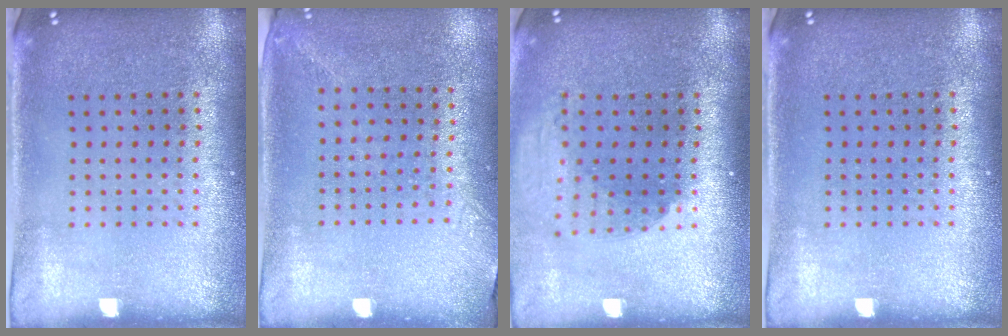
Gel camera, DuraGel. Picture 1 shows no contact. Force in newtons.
{"total": 1.4, "press": 1.1, "slide": 0.9}
{"total": 2.0, "press": 1.5, "slide": 1.3}
{"total": 0.0}